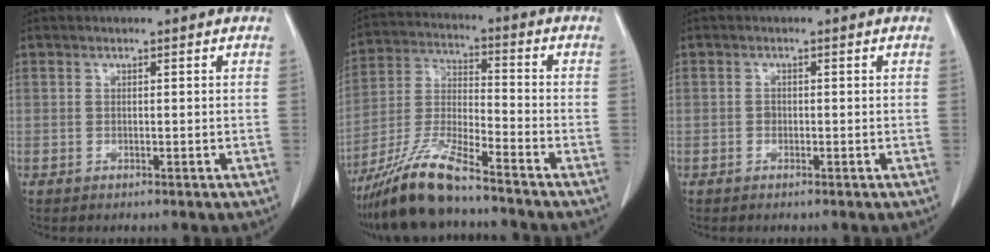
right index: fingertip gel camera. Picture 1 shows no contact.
{"total": 12.2, "force": [-9.9, 0.9, 7.2], "torque": [-0.151, -0.020, -0.186]}
{"total": 0.7, "force": [-0.1, 0.6, 0.3], "torque": [-0.004, 0.003, -0.004]}